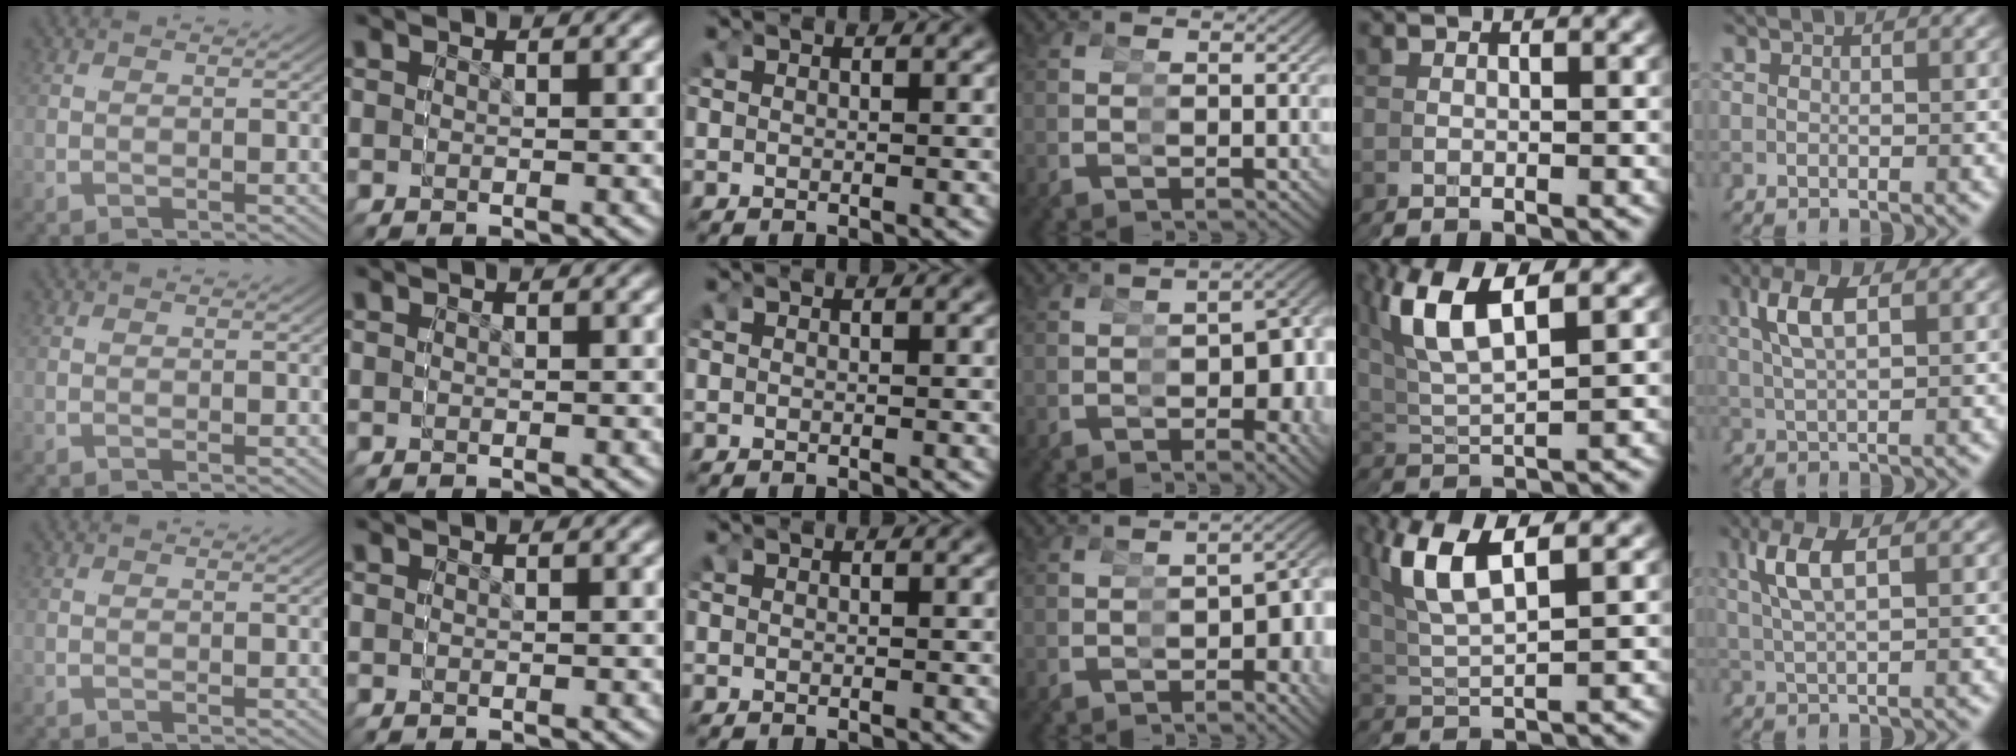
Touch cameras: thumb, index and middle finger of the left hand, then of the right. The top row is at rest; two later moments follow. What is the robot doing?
{"motion": "grasp_and_lifting", "object": "cubes"}